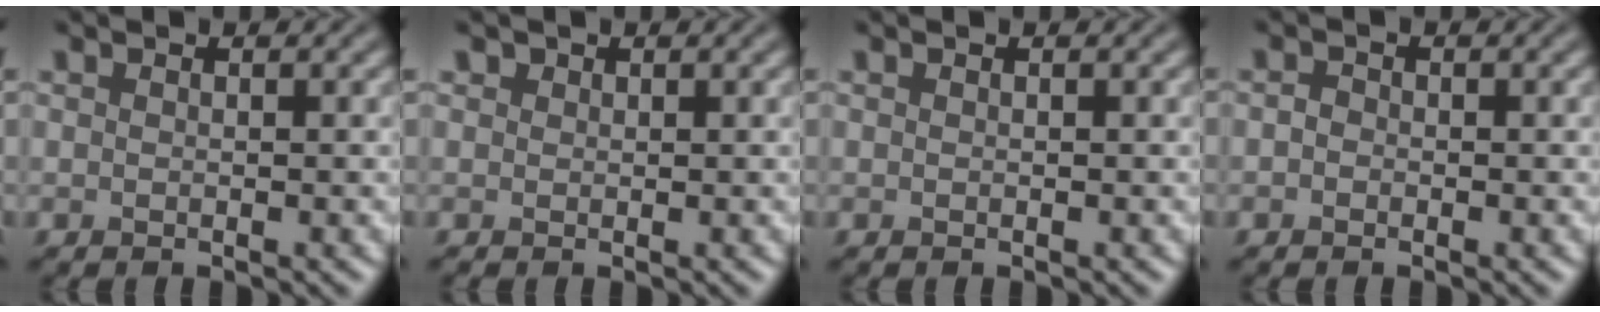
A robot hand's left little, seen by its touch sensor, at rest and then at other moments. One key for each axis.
{"total": 0.9, "fx": 0.5, "fy": 0.7, "fz": 0.2, "tx": -0.006, "ty": -0.007, "tz": 0.011}
{"total": 0.0}
{"total": 1.1, "fx": -0.3, "fy": 0.9, "fz": 0.5, "tx": -0.005, "ty": 0.004, "tz": -0.016}